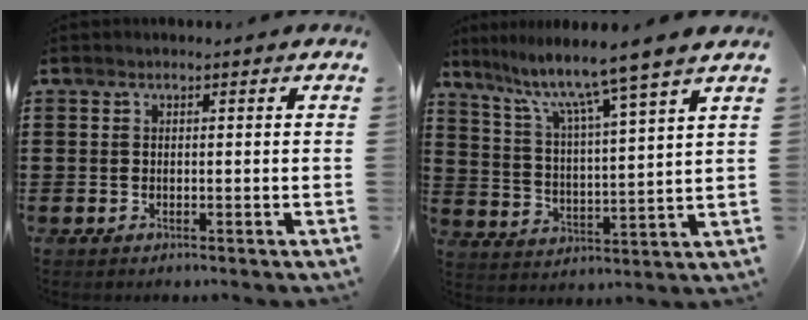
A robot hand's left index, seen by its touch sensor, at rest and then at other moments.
{"total": 8.2, "force": [6.6, -1.1, 4.7], "torque": [-0.117, -0.050, 0.102]}